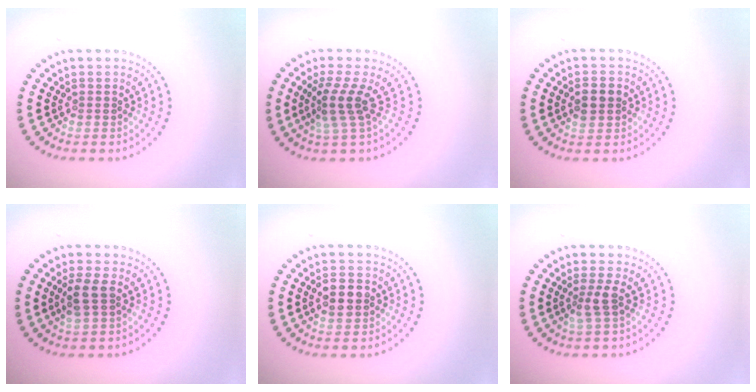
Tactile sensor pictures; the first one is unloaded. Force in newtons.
{"total": 3.0, "press": 2.0, "slide": 2.2}
{"total": 2.8, "press": 2.8, "slide": 0.2}
{"total": 2.3, "press": 2.1, "slide": 0.9}
{"total": 2.6, "press": 2.6, "slide": 0.2}
{"total": 1.9, "press": 1.4, "slide": 1.2}